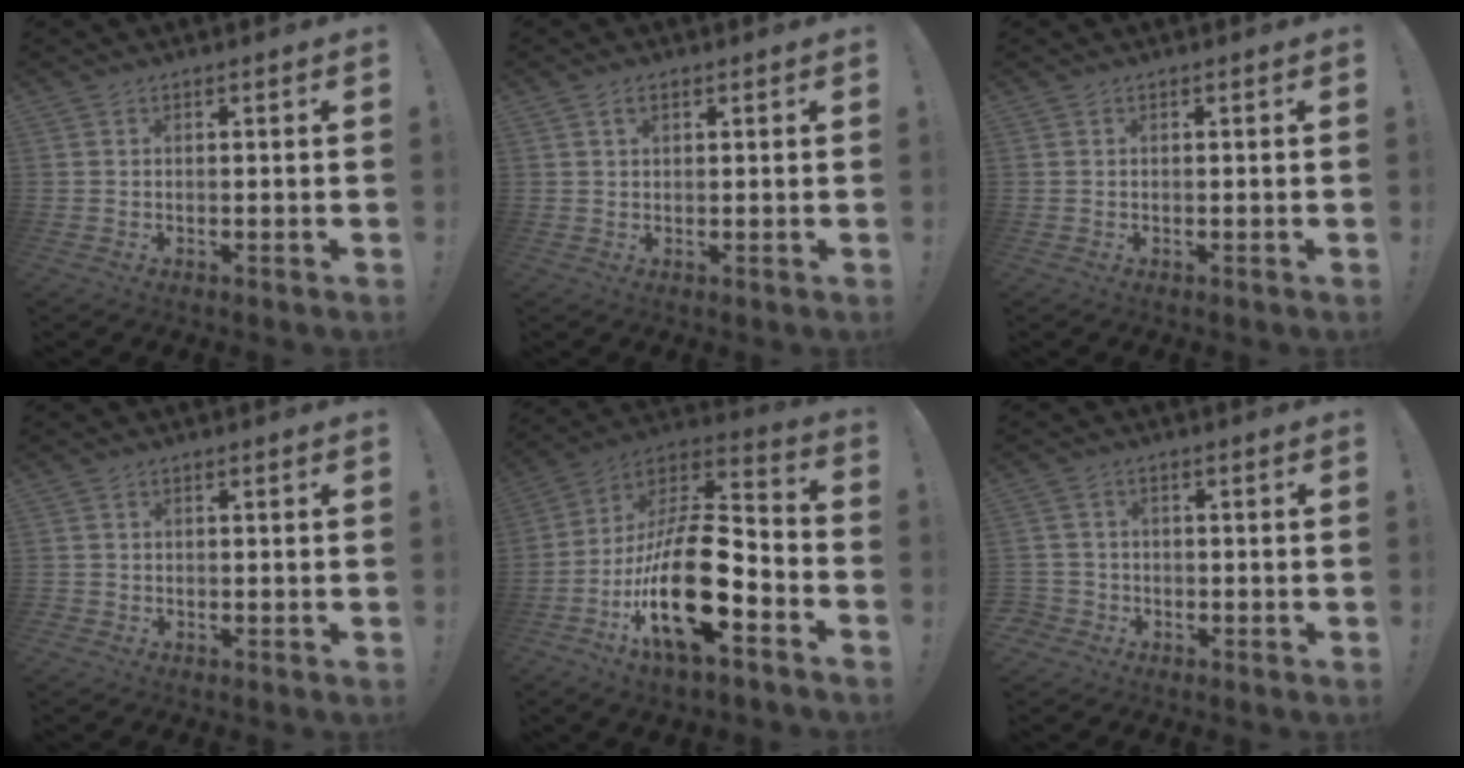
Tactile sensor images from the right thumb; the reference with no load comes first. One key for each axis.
{"total": 2.2, "fx": 1.2, "fy": 1.3, "fz": 1.3, "tx": -0.017, "ty": -0.001, "tz": 0.019}
{"total": 0.0}
{"total": 1.2, "fx": -0.7, "fy": 0.9, "fz": 0.2, "tx": -0.009, "ty": 0.005, "tz": -0.011}
{"total": 24.3, "fx": -7.7, "fy": 9.5, "fz": 21.0, "tx": -0.391, "ty": 0.034, "tz": -0.124}
{"total": 3.5, "fx": -1.1, "fy": 3.2, "fz": 0.9, "tx": -0.033, "ty": 0.009, "tz": -0.018}